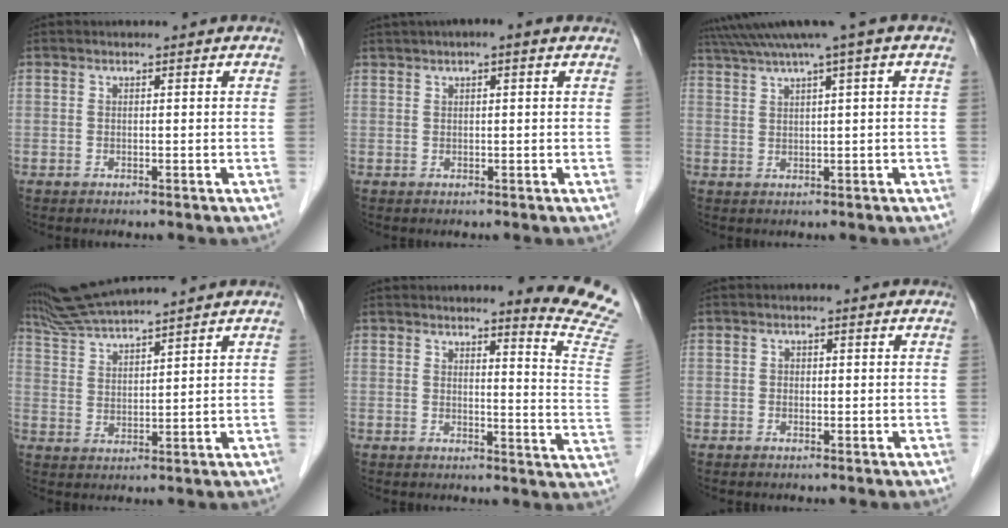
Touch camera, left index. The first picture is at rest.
{"total": 4.3, "force": [2.7, 0.6, 3.3], "torque": [-0.055, 0.030, 0.039]}
{"total": 6.9, "force": [4.6, -1.2, 5.1], "torque": [-0.089, 0.036, 0.077]}
{"total": 8.7, "force": [7.9, -1.2, 3.3], "torque": [-0.066, 0.023, 0.150]}
{"total": 10.6, "force": [10.1, -1.3, 3.0], "torque": [-0.022, -0.104, 0.088]}
{"total": 0.7, "force": [-0.1, 0.5, 0.3], "torque": [-0.003, 0.003, -0.005]}